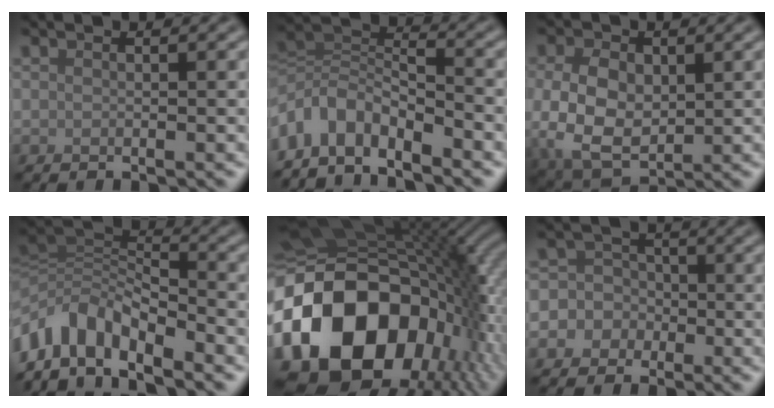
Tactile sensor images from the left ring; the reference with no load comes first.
{"total": 5.6, "force": [-3.6, 2.9, 3.2], "torque": [-0.048, 0.004, -0.078]}
{"total": 6.7, "force": [-0.3, 4.6, 4.9], "torque": [-0.107, -0.006, -0.006]}
{"total": 6.7, "force": [-4.4, 3.3, 3.8], "torque": [-0.056, 0.001, -0.093]}
{"total": 19.6, "force": [-5.9, 13.3, 13.1], "torque": [-0.260, -0.010, -0.115]}
{"total": 7.1, "force": [-1.9, 6.7, 1.3], "torque": [-0.019, 0.011, -0.072]}